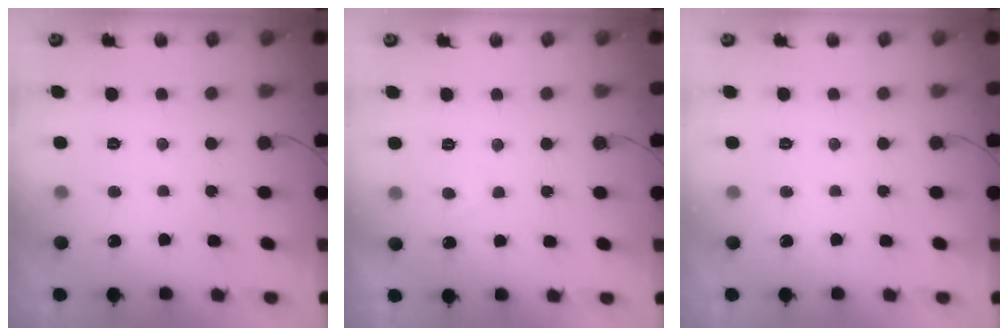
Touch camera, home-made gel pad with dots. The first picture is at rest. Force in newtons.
{"total": 3.0, "press": 3.0, "slide": 0.5}
{"total": 0.0}